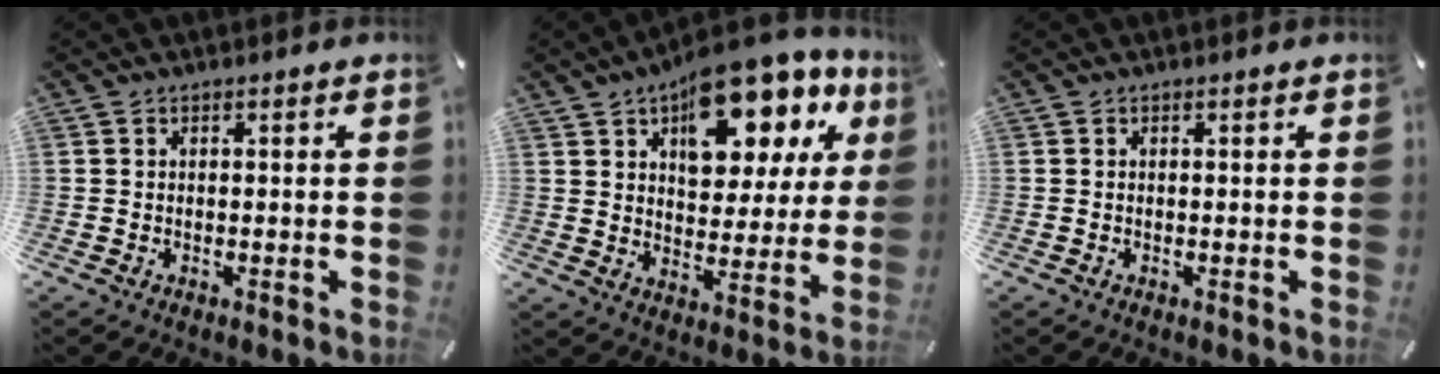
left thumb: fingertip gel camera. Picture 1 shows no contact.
{"total": 17.7, "force": [11.2, 9.3, 10.1], "torque": [-0.136, -0.069, 0.193]}
{"total": 0.0}